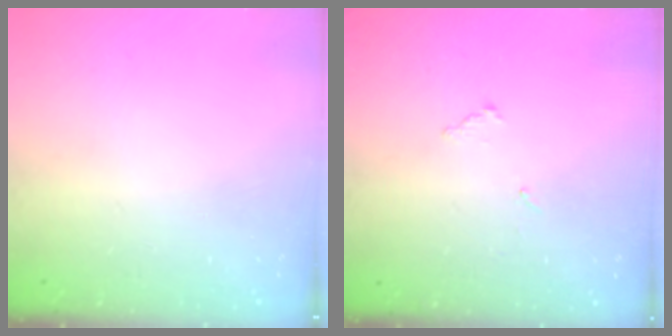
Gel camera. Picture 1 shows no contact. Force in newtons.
{"total": 6.3, "press": 6.3, "slide": 0.2}